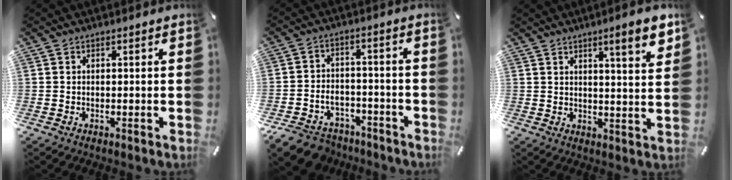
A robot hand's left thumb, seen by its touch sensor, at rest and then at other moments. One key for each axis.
{"total": 8.1, "fx": -5.4, "fy": 5.5, "fz": 2.3, "tx": -0.052, "ty": 0.032, "tz": -0.101}
{"total": 7.8, "fx": 4.7, "fy": 0.8, "fz": 6.2, "tx": -0.089, "ty": -0.025, "tz": 0.071}